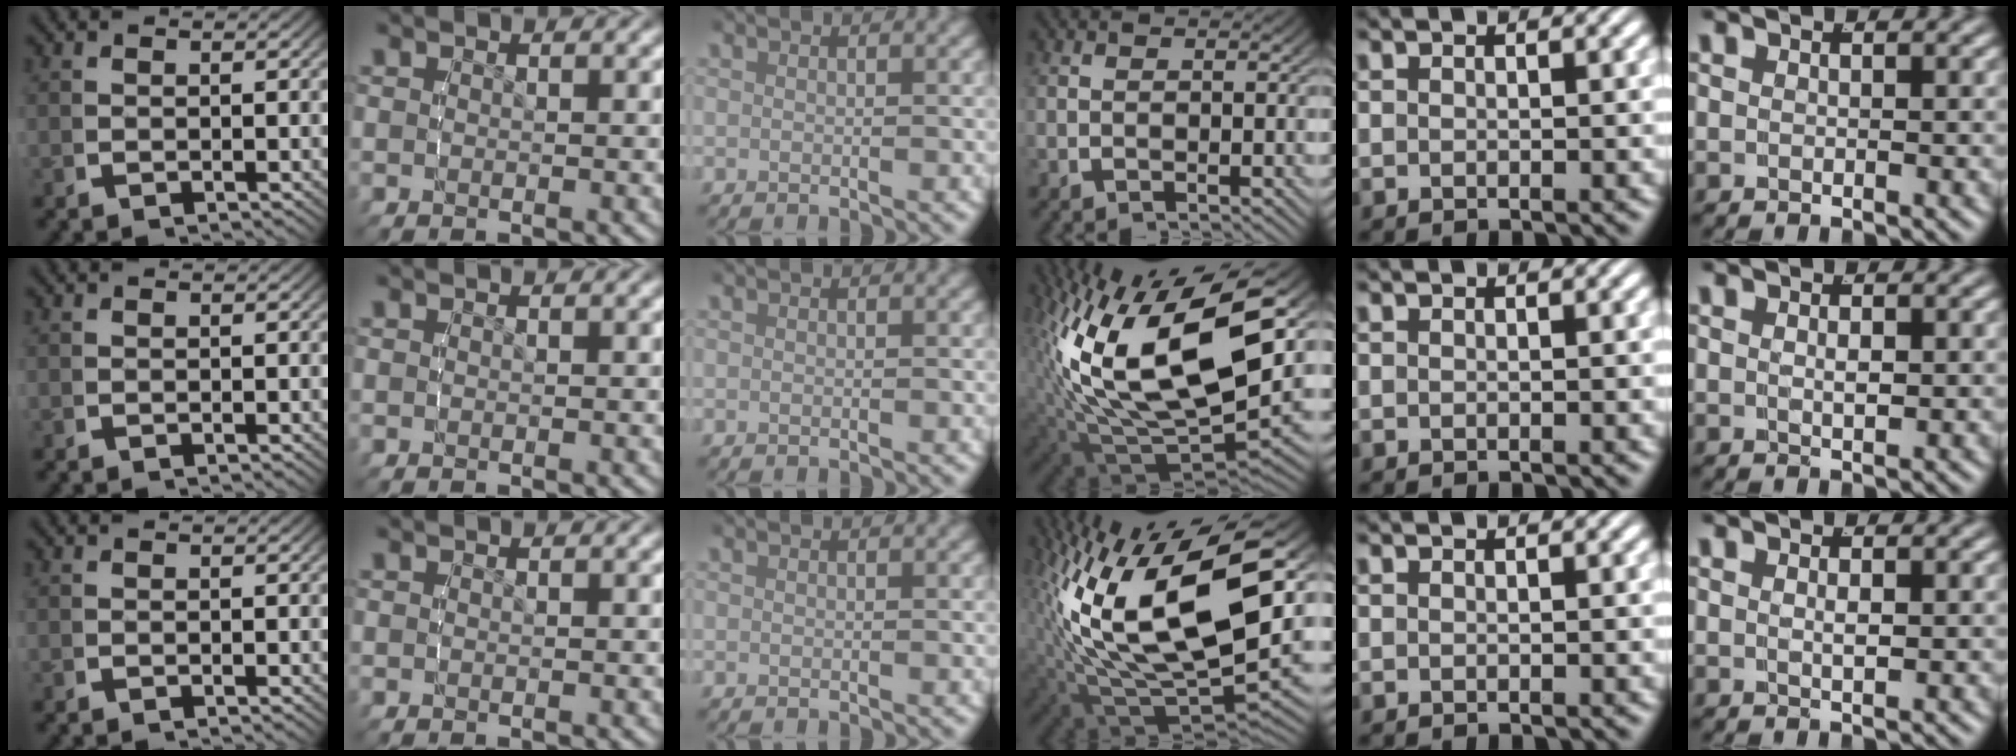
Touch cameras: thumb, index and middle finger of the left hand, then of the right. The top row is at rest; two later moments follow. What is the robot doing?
{"motion": "lift_and_place", "object": "tape"}